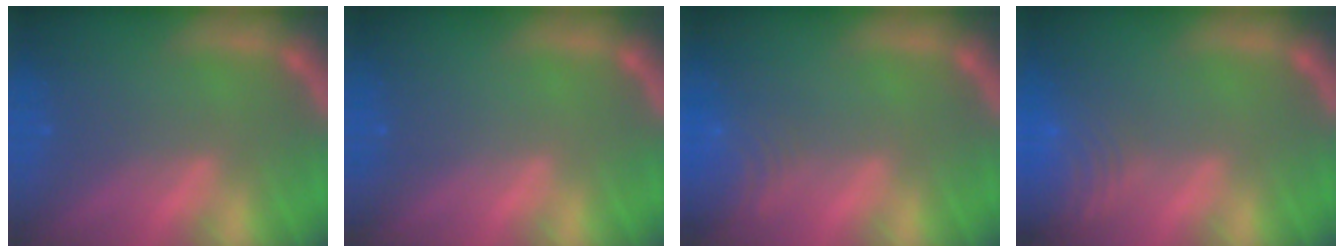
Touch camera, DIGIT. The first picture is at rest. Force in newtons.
{"total": 0.0}
{"total": 6.0}
{"total": 9.5}